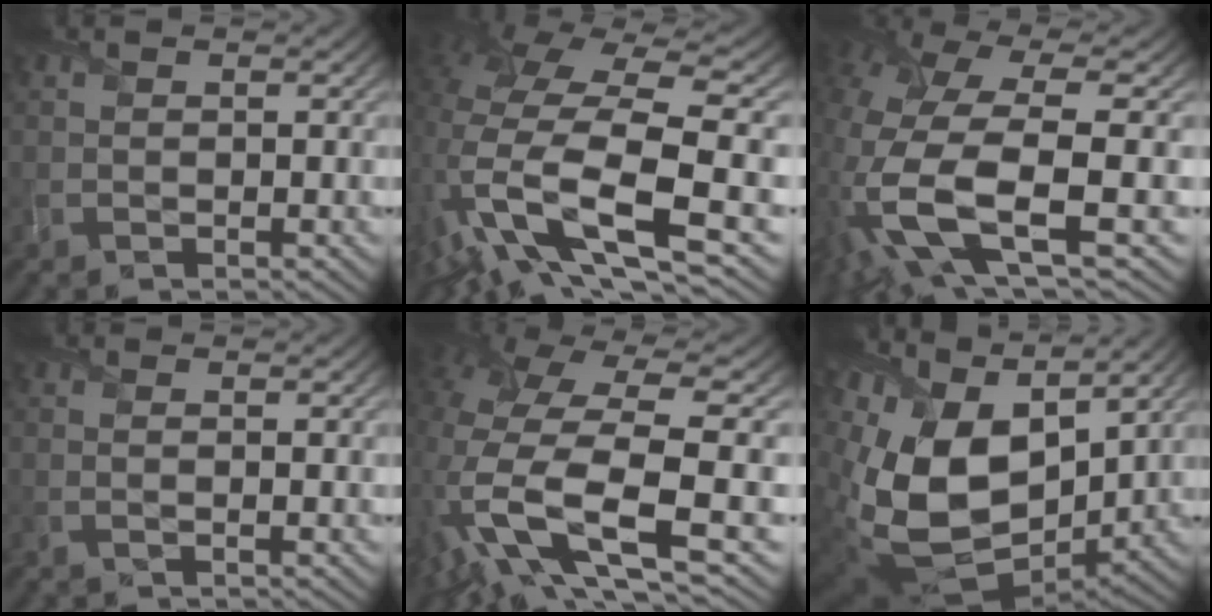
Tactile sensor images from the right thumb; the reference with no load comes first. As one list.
[{"total": 17.7, "force": [-2.8, 6.3, 16.3], "torque": [-0.342, -0.024, -0.037]}, {"total": 14.6, "force": [-4.1, 6.1, 12.6], "torque": [-0.314, -0.030, -0.068]}, {"total": 0.7, "force": [-0.2, 0.0, 0.7], "torque": [-0.016, -0.001, -0.006]}, {"total": 15.8, "force": [-3.2, 6.1, 14.2], "torque": [-0.335, -0.026, -0.038]}, {"total": 18.8, "force": [2.9, 12.3, 13.9], "torque": [-0.341, -0.024, 0.071]}]